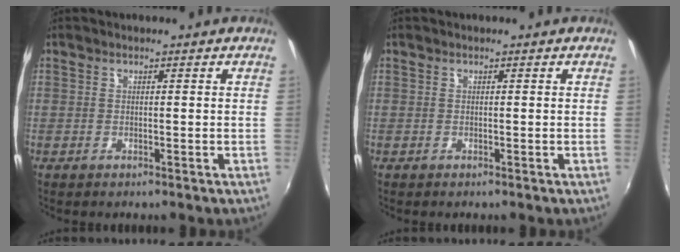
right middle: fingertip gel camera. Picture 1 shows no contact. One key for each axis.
{"total": 0.0}